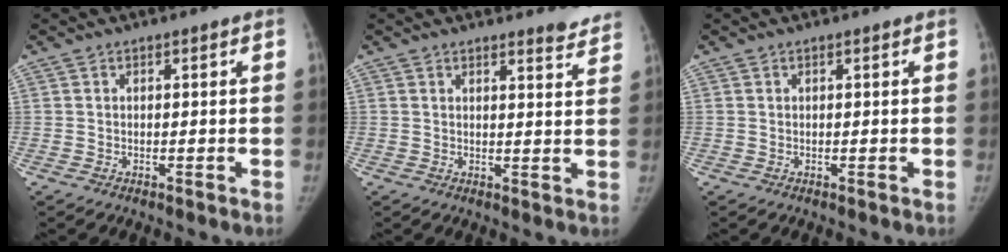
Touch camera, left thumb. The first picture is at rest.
{"total": 4.6, "force": [4.4, 0.7, 1.2], "torque": [-0.003, -0.034, 0.040]}
{"total": 0.0}